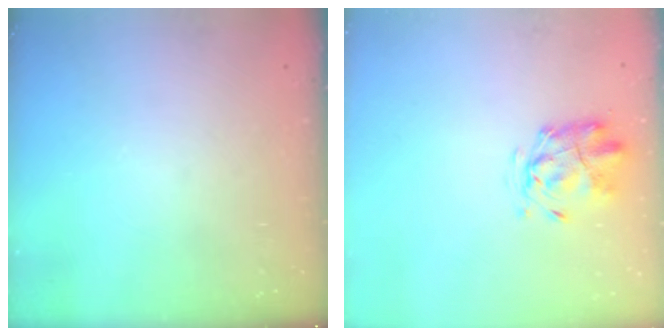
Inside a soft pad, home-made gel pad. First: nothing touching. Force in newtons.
{"total": 2.4, "press": 2.3, "slide": 0.5}